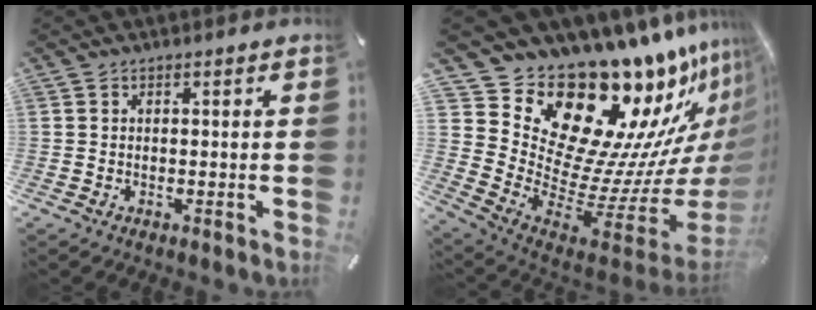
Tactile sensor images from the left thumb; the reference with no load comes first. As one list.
[{"total": 23.4, "force": [16.6, 12.9, 10.2], "torque": [-0.127, -0.205, 0.333]}]